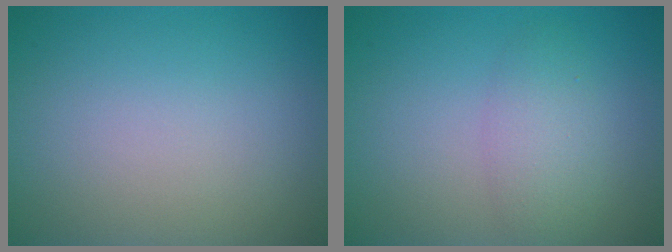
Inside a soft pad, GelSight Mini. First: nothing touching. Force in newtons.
{"total": 2.7, "press": 2.7, "slide": 0.2}